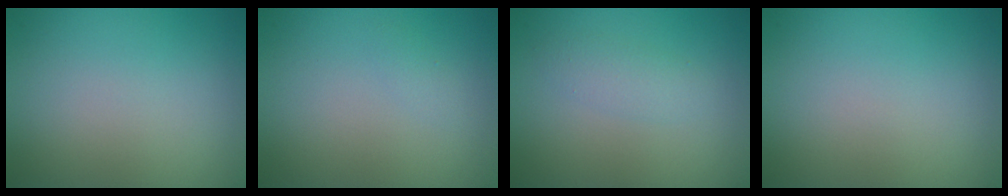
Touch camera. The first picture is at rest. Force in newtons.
{"total": 0.5, "press": 0.5, "slide": 0.0}
{"total": 1.5, "press": 1.5, "slide": 0.1}
{"total": 0.0}